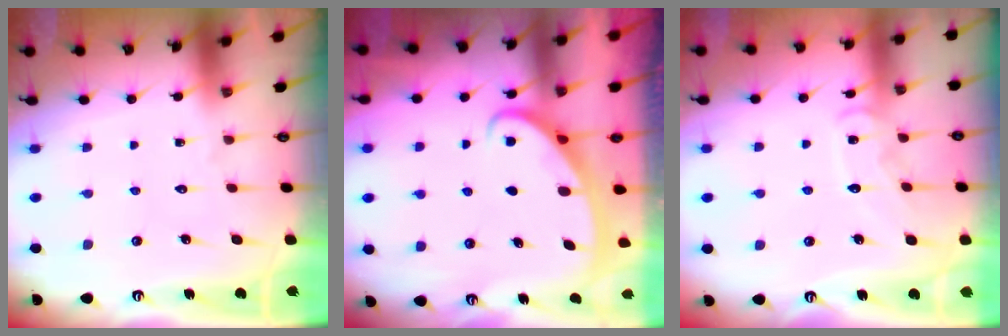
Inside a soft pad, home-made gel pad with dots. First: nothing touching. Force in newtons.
{"total": 2.7, "press": 2.7, "slide": 0.4}
{"total": 9.0, "press": 9.0, "slide": 0.6}